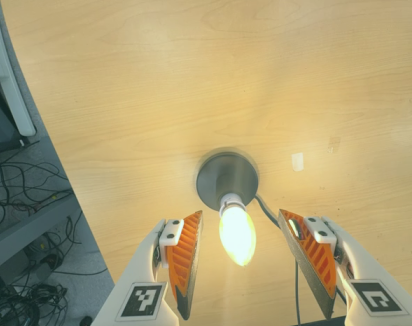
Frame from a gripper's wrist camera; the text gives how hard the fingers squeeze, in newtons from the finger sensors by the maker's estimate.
{"total": 0.0}